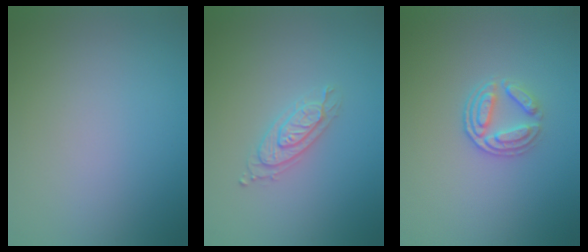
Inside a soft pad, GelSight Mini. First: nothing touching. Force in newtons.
{"total": 2.4, "press": 2.2, "slide": 0.9}
{"total": 2.6, "press": 2.1, "slide": 1.6}